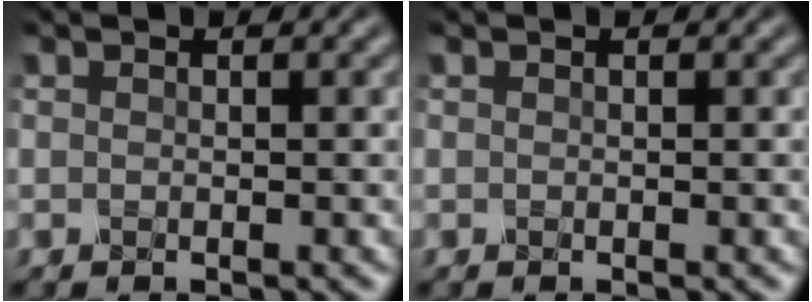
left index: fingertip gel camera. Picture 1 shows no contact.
{"total": 0.0}